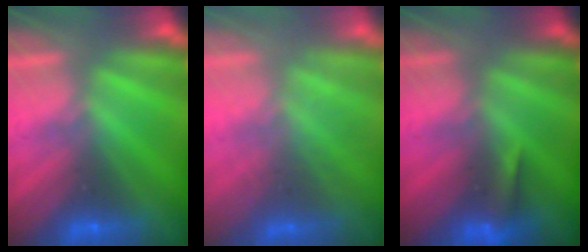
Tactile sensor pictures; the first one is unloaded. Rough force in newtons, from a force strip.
{"total": 2.2}
{"total": 5.0}